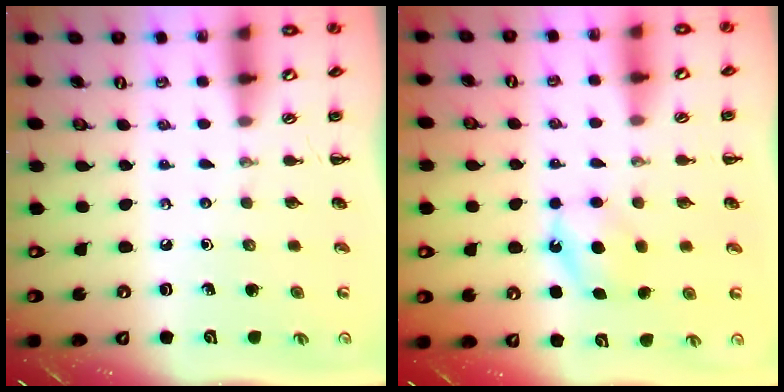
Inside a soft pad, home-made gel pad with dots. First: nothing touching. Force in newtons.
{"total": 5.9, "press": 5.7, "slide": 1.5}